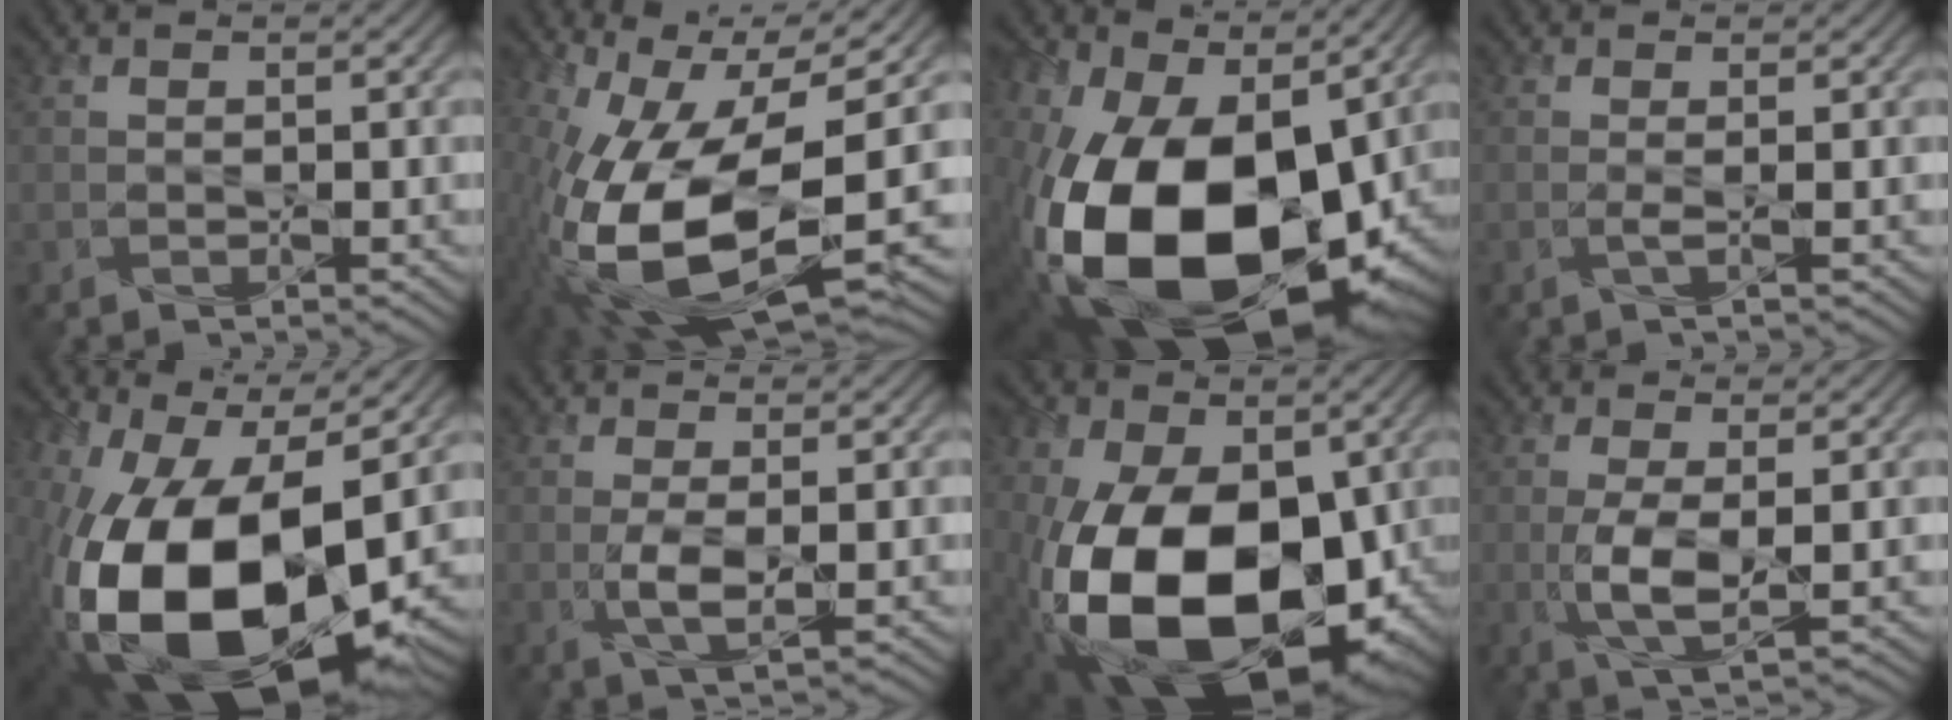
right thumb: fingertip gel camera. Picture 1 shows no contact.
{"total": 19.9, "force": [-4.5, 9.7, 16.8], "torque": [-0.338, -0.040, -0.073]}
{"total": 21.9, "force": [-2.2, 13.9, 16.7], "torque": [-0.357, -0.060, -0.015]}
{"total": 1.2, "force": [-0.2, 0.0, 1.2], "torque": [-0.027, 0.000, -0.009]}
{"total": 20.5, "force": [-3.8, 12.3, 16.0], "torque": [-0.338, -0.052, -0.051]}
{"total": 3.2, "force": [-0.4, 0.8, 3.1], "torque": [-0.071, -0.005, -0.008]}
{"total": 20.8, "force": [-4.1, 13.1, 15.7], "torque": [-0.298, -0.058, -0.058]}
{"total": 4.7, "force": [-0.6, 1.3, 4.5], "torque": [-0.103, -0.006, -0.011]}